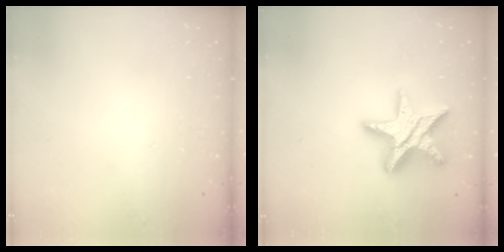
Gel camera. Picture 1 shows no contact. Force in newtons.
{"total": 17.0, "press": 17.0, "slide": 1.3}